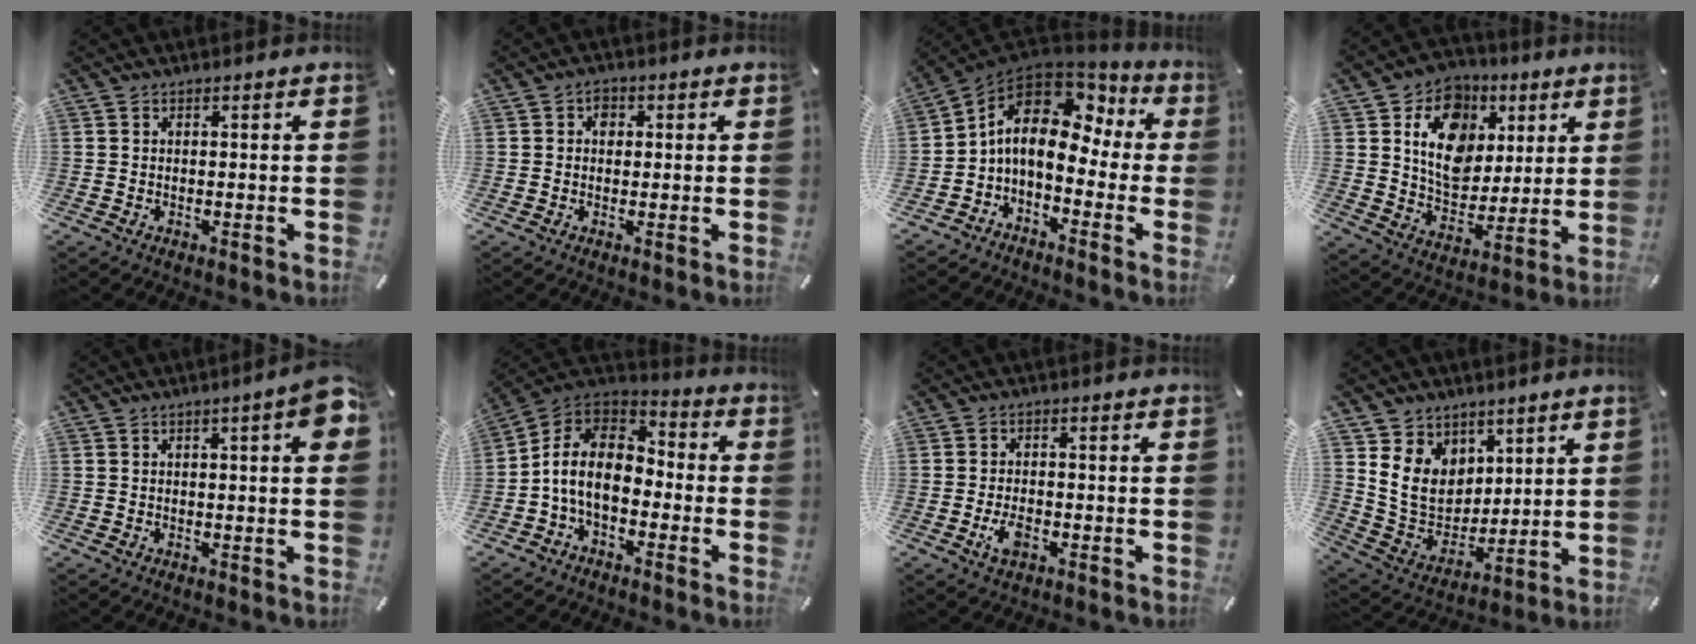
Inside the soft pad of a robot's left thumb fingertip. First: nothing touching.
{"total": 2.4, "force": [0.2, 2.0, 1.2], "torque": [-0.010, 0.001, -0.002]}
{"total": 12.3, "force": [1.8, 8.3, 9.0], "torque": [-0.163, -0.006, 0.026]}
{"total": 14.7, "force": [4.3, 12.0, 7.4], "torque": [-0.117, -0.008, 0.083]}
{"total": 6.1, "force": [1.6, 1.4, 5.7], "torque": [-0.083, 0.000, 0.023]}
{"total": 11.1, "force": [-3.7, 7.6, 7.1], "torque": [-0.165, 0.020, -0.076]}
{"total": 4.1, "force": [-1.7, 2.2, 3.0], "torque": [-0.071, 0.002, -0.033]}
{"total": 12.0, "force": [4.6, 10.2, 4.2], "torque": [-0.109, -0.030, 0.099]}